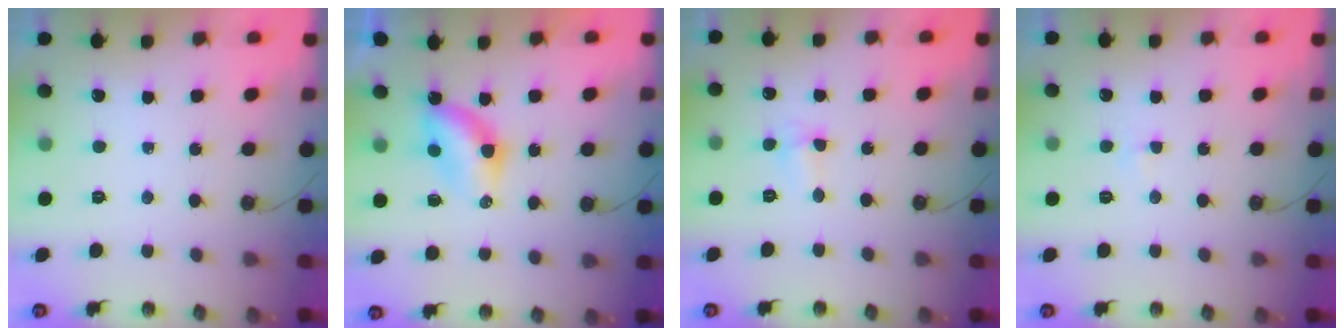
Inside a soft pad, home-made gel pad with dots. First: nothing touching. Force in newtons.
{"total": 6.3, "press": 6.2, "slide": 0.6}
{"total": 3.9, "press": 3.8, "slide": 0.6}
{"total": 2.1, "press": 2.1, "slide": 0.4}